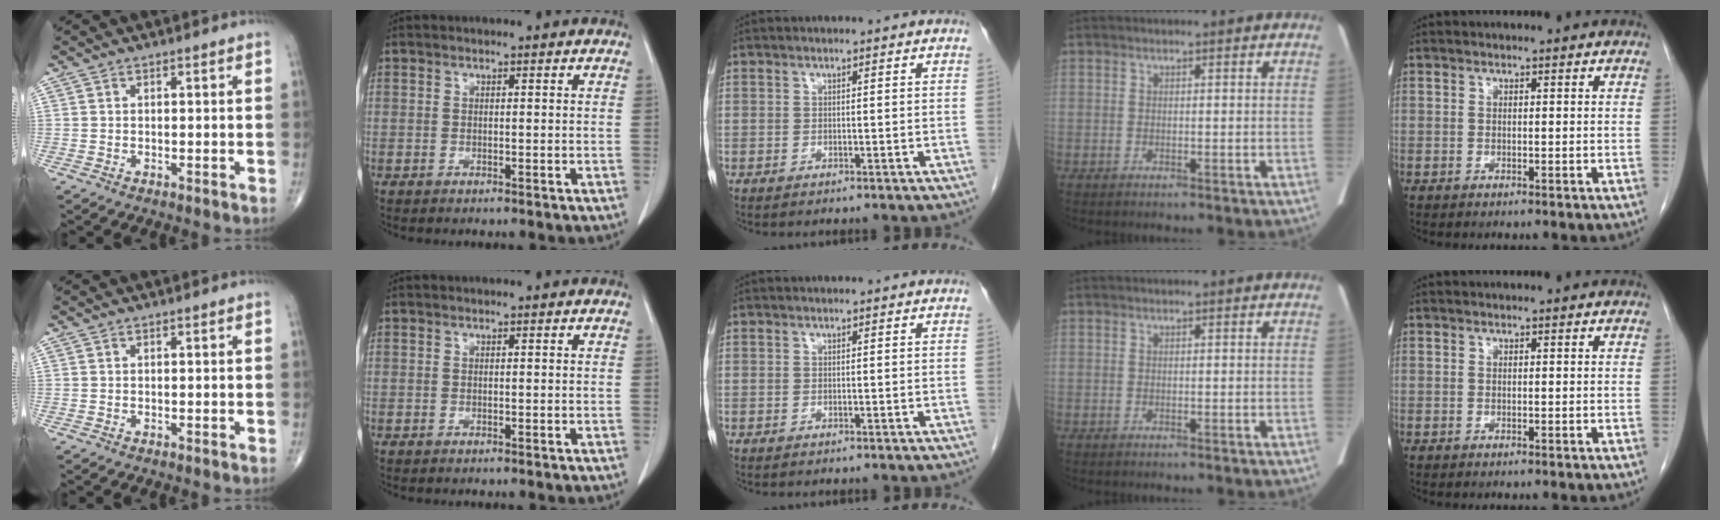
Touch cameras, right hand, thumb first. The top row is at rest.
{}